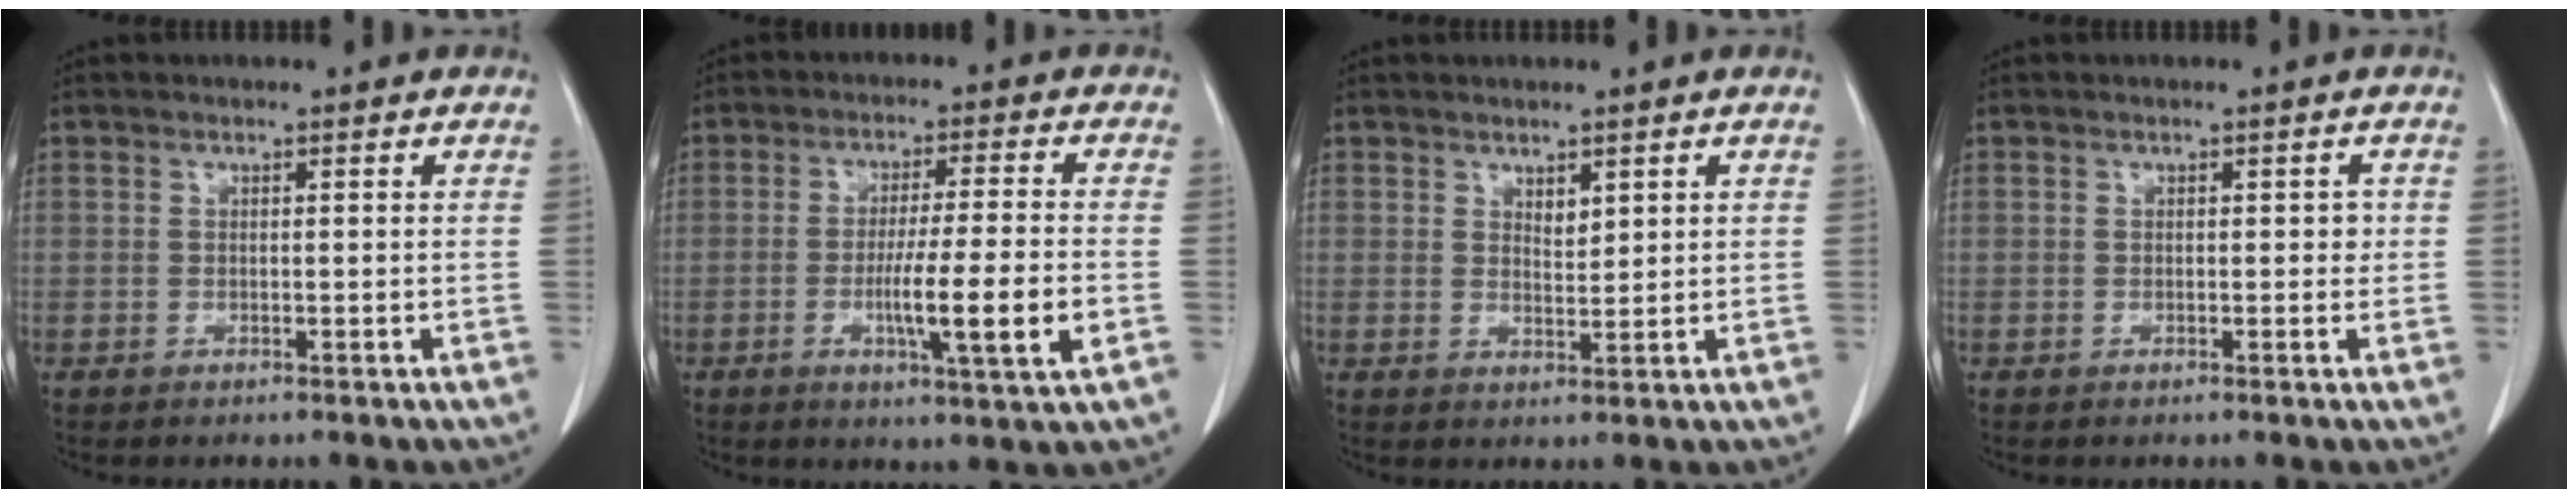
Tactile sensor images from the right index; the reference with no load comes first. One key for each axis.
{"total": 6.6, "fx": -1.8, "fy": -0.1, "fz": 6.3, "tx": -0.099, "ty": -0.011, "tz": -0.026}
{"total": 2.0, "fx": 1.2, "fy": 0.9, "fz": 1.4, "tx": -0.024, "ty": -0.006, "tz": 0.026}
{"total": 1.1, "fx": 0.1, "fy": 0.7, "fz": 0.9, "tx": -0.007, "ty": 0.007, "tz": 0.001}